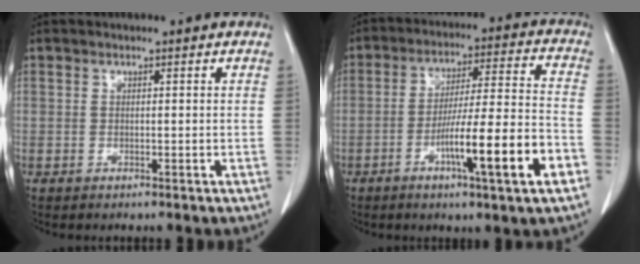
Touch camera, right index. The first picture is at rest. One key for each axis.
{"total": 14.8, "fx": -6.0, "fy": 0.1, "fz": 13.5, "tx": -0.222, "ty": -0.002, "tz": -0.095}